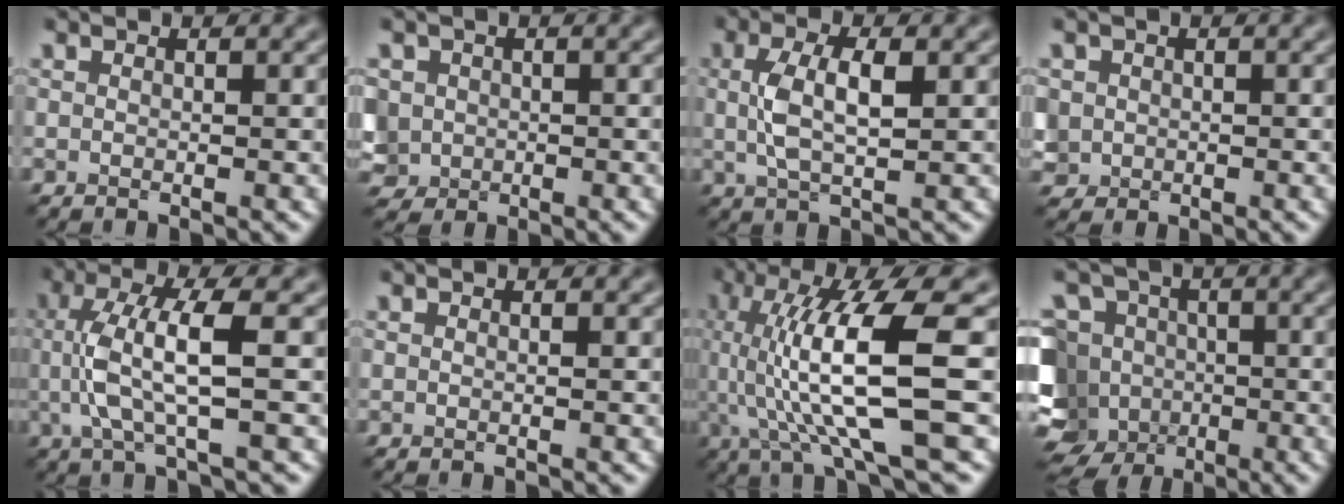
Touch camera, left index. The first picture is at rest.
{"total": 4.4, "force": [-0.4, 4.1, 1.7], "torque": [-0.040, 0.014, -0.015]}
{"total": 4.0, "force": [0.6, 1.4, 3.7], "torque": [-0.083, 0.002, 0.011]}
{"total": 2.6, "force": [0.0, 2.6, 0.6], "torque": [-0.012, 0.005, -0.001]}
{"total": 5.7, "force": [0.3, 1.3, 5.5], "torque": [-0.125, 0.004, 0.006]}
{"total": 0.0}
{"total": 10.5, "force": [0.3, 2.3, 10.2], "torque": [-0.179, -0.004, 0.013]}
{"total": 12.1, "force": [-5.1, 9.7, 5.0], "torque": [-0.104, 0.008, -0.103]}